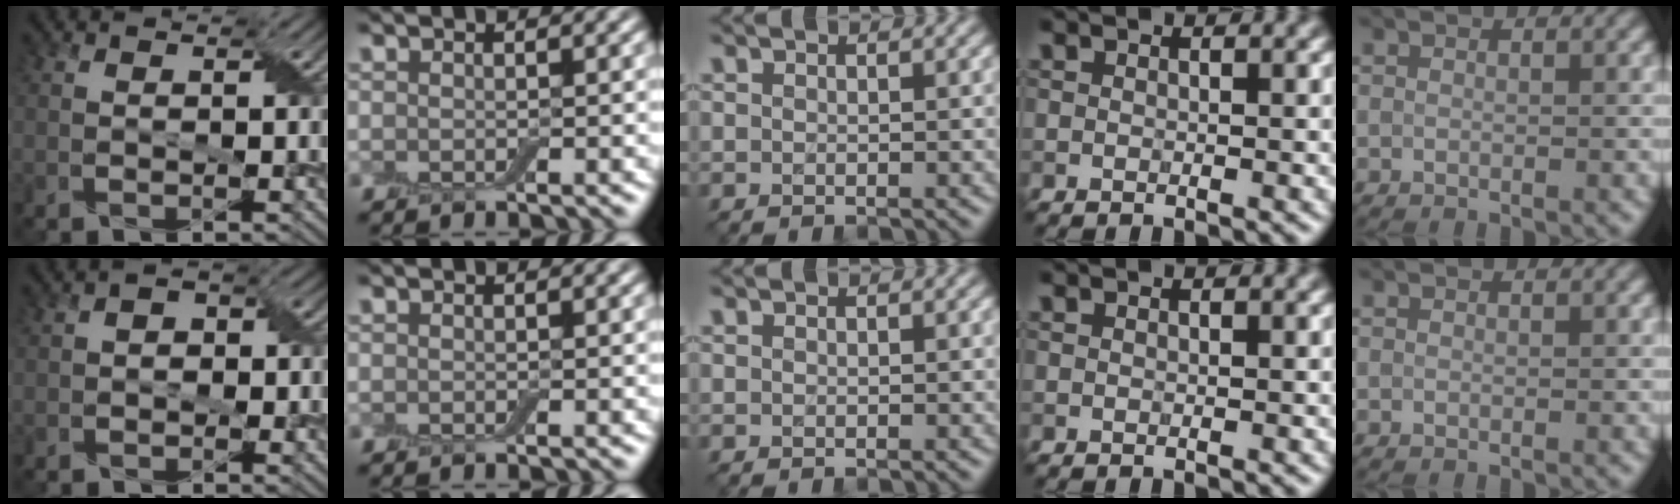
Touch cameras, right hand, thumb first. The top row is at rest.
{"thumb": {"total": 2.7, "force": [-0.7, 2.0, 1.7], "torque": [-0.029, 0.001, -0.017]}}